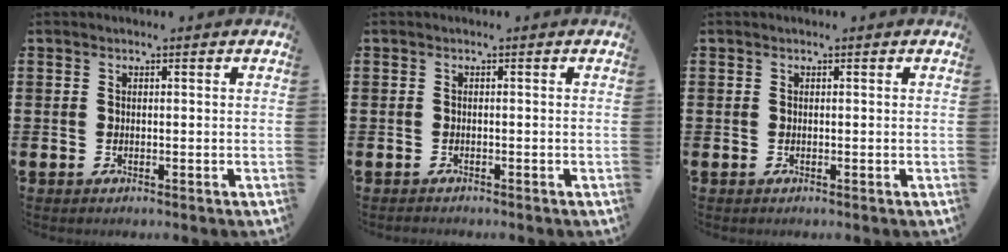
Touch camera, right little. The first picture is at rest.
{"total": 0.0}
{"total": 0.7, "force": [0.6, 0.0, 0.4], "torque": [0.000, -0.002, 0.009]}